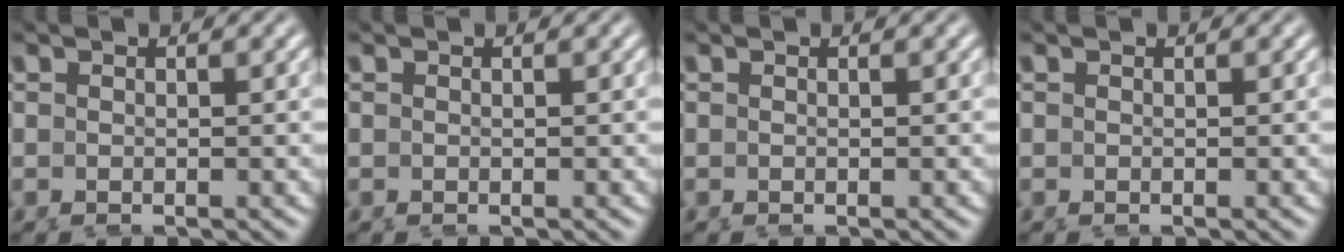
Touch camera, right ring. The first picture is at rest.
{"total": 0.0}
{"total": 0.0}
{"total": 0.0}